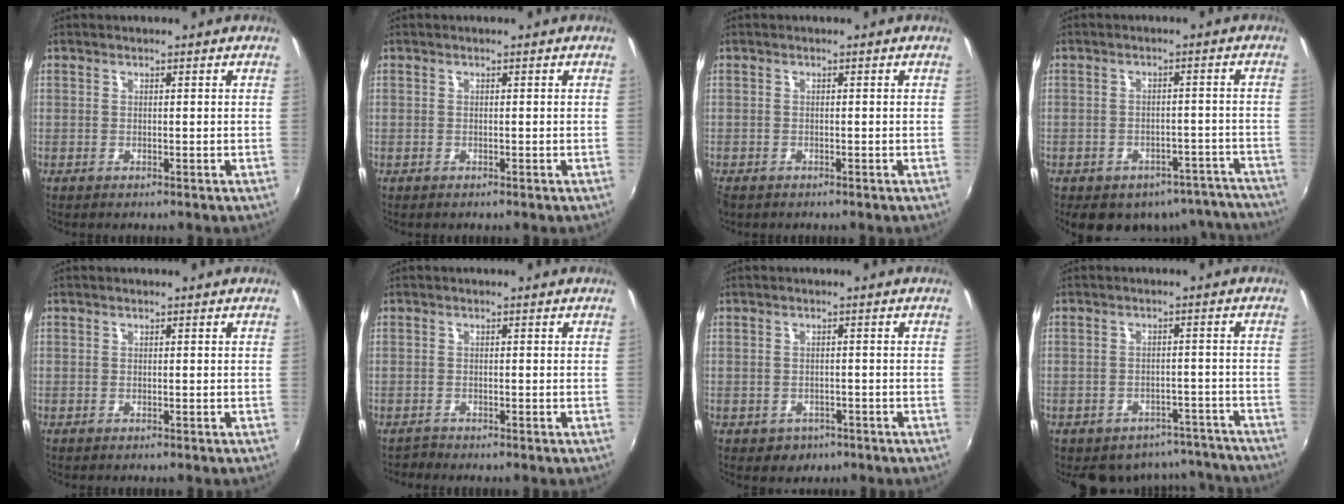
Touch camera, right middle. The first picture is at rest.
{"total": 0.0}
{"total": 1.8, "force": [-1.3, 1.0, 0.6], "torque": [-0.016, -0.008, -0.024]}
{"total": 16.2, "force": [-12.9, 8.4, 5.1], "torque": [-0.096, 0.020, -0.134]}
{"total": 0.0}
{"total": 1.0, "force": [-1.0, 0.1, -0.3], "torque": [0.006, -0.001, -0.020]}
{"total": 3.6, "force": [-1.7, 3.1, 1.0], "torque": [-0.029, -0.003, -0.018]}
{"total": 11.4, "force": [-9.7, 5.6, 2.2], "torque": [-0.045, 0.020, -0.104]}